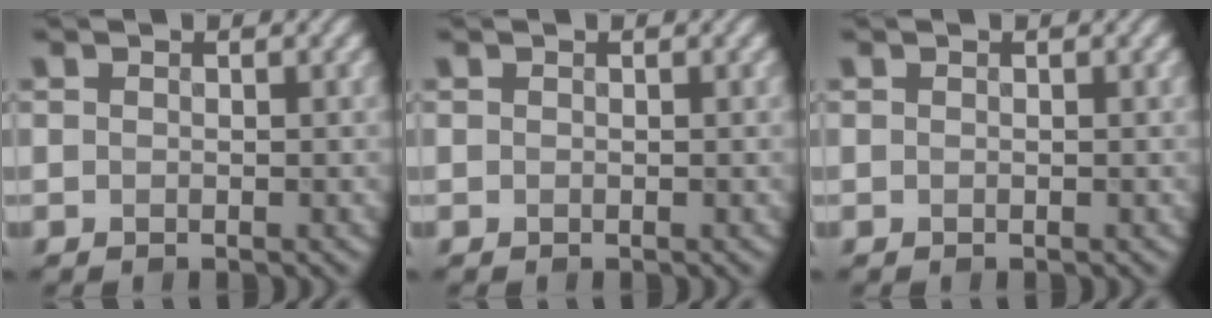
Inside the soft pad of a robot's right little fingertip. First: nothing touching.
{"total": 0.0}
{"total": 0.0}